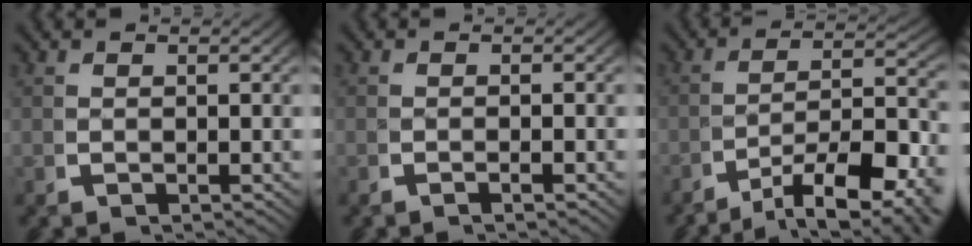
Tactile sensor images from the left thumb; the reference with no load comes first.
{"total": 0.7, "force": [-0.4, 0.0, 0.6], "torque": [-0.011, 0.007, -0.012]}
{"total": 10.2, "force": [-3.8, 5.3, 7.8], "torque": [-0.133, -0.036, -0.046]}